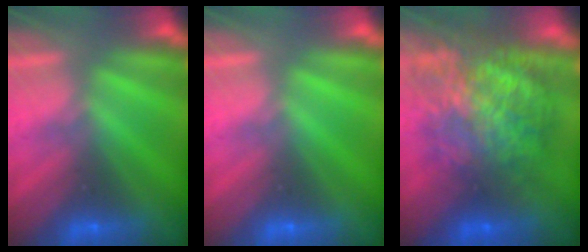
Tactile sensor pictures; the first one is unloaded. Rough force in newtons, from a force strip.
{"total": 0.0}
{"total": 7.3}